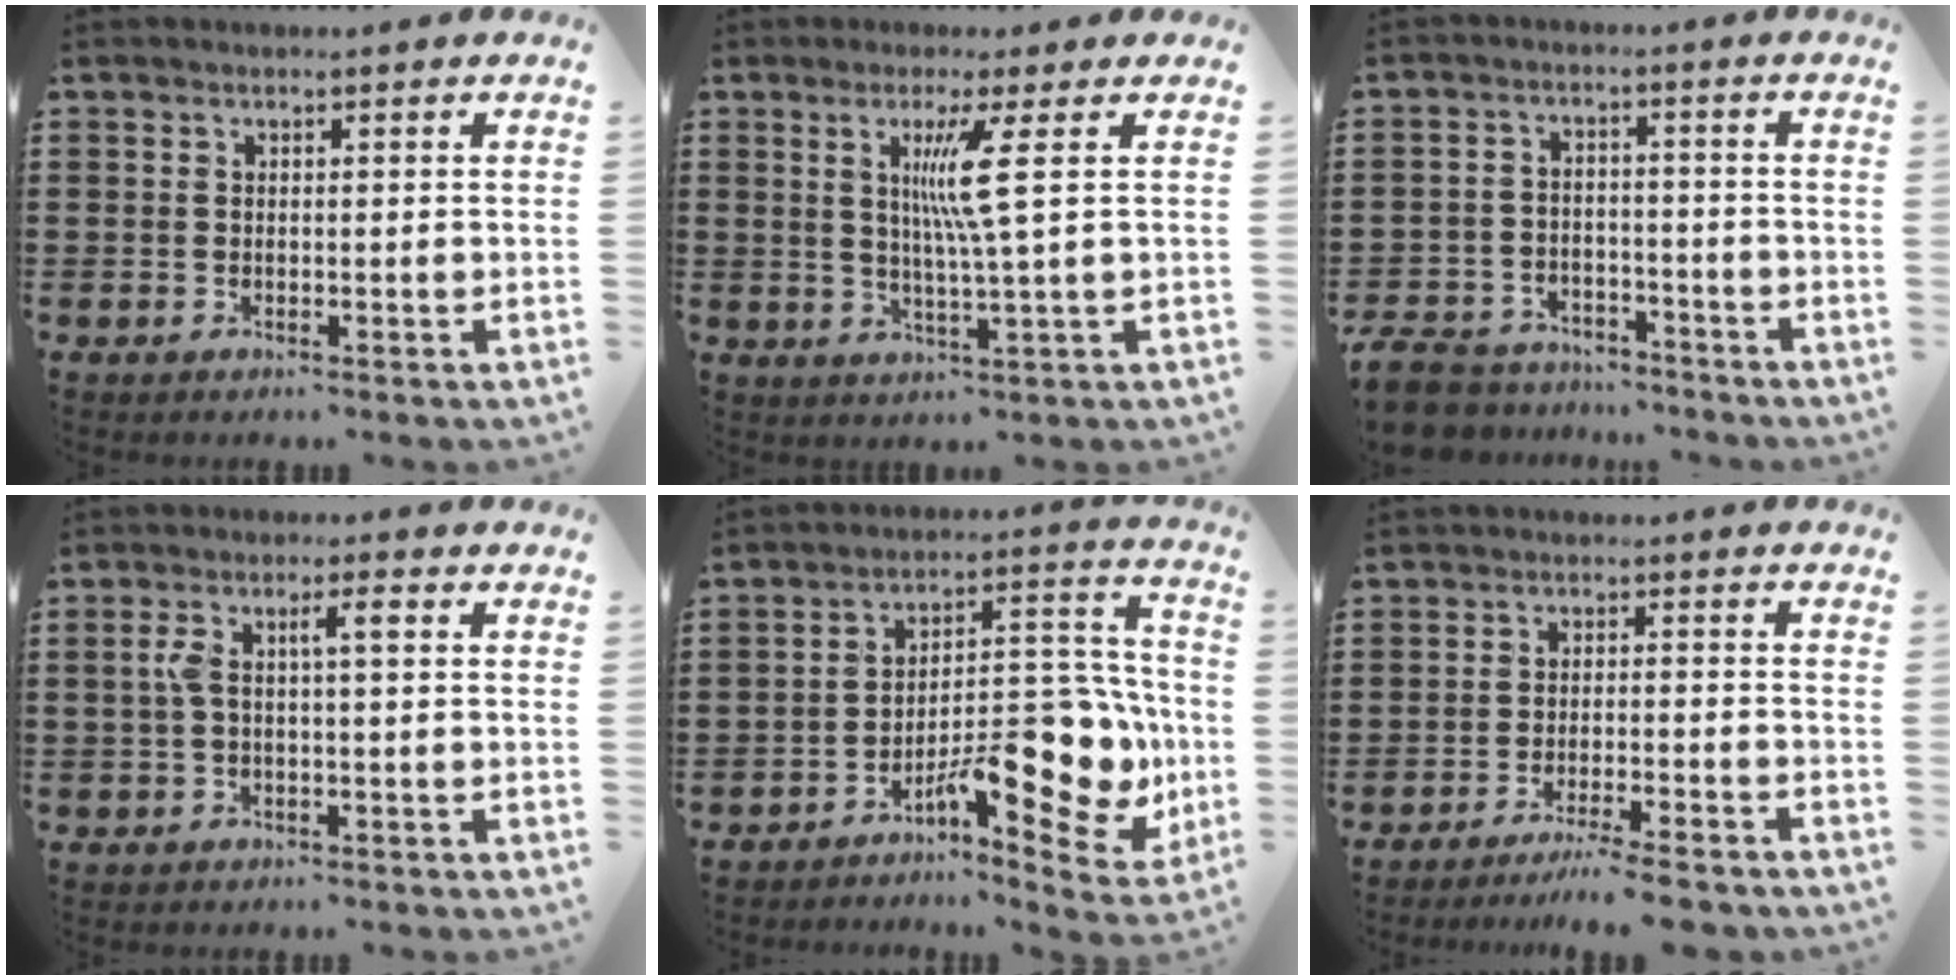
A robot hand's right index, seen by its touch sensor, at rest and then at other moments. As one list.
[{"total": 6.9, "force": [1.7, -0.8, 6.6], "torque": [-0.132, -0.009, 0.022]}, {"total": 6.2, "force": [-5.9, 1.7, 1.0], "torque": [-0.038, 0.007, -0.122]}, {"total": 4.0, "force": [0.3, 0.9, 3.9], "torque": [-0.089, 0.003, -0.004]}, {"total": 13.4, "force": [-6.1, 5.2, 10.8], "torque": [-0.133, 0.006, -0.106]}, {"total": 4.5, "force": [-4.1, -0.3, 2.0], "torque": [-0.040, -0.012, -0.080]}]